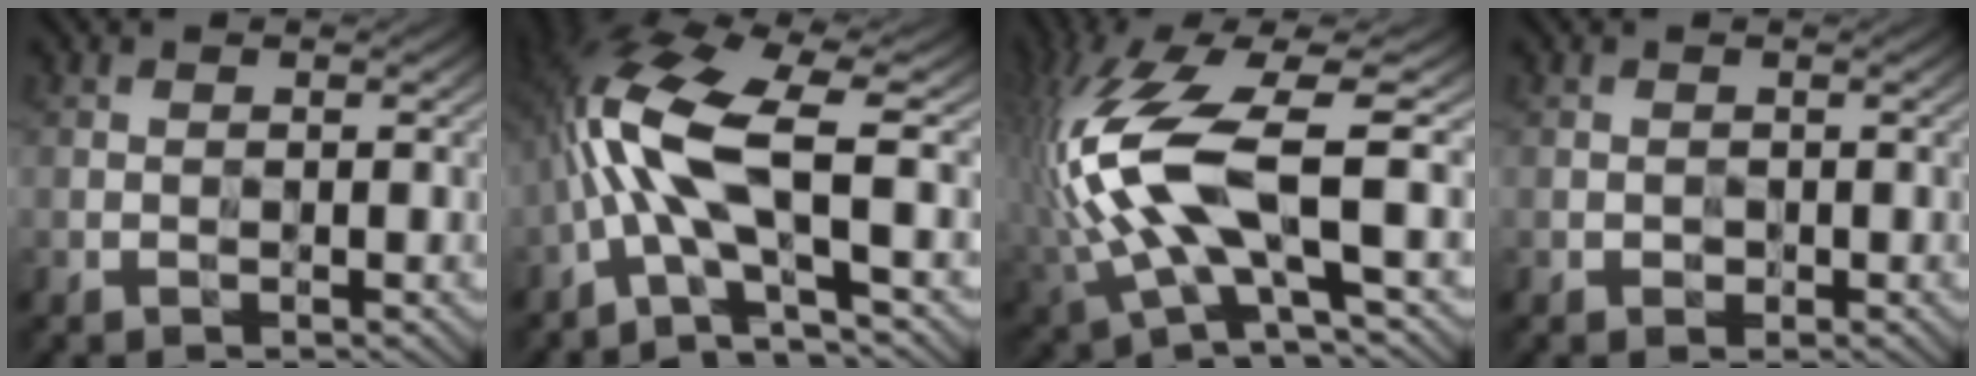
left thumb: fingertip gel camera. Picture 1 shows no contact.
{"total": 11.5, "force": [-0.5, 3.7, 10.9], "torque": [-0.229, 0.005, -0.022]}
{"total": 15.2, "force": [0.5, 5.2, 14.2], "torque": [-0.342, 0.000, 0.018]}
{"total": 0.8, "force": [-0.3, 0.8, 0.0], "torque": [0.002, -0.004, -0.005]}